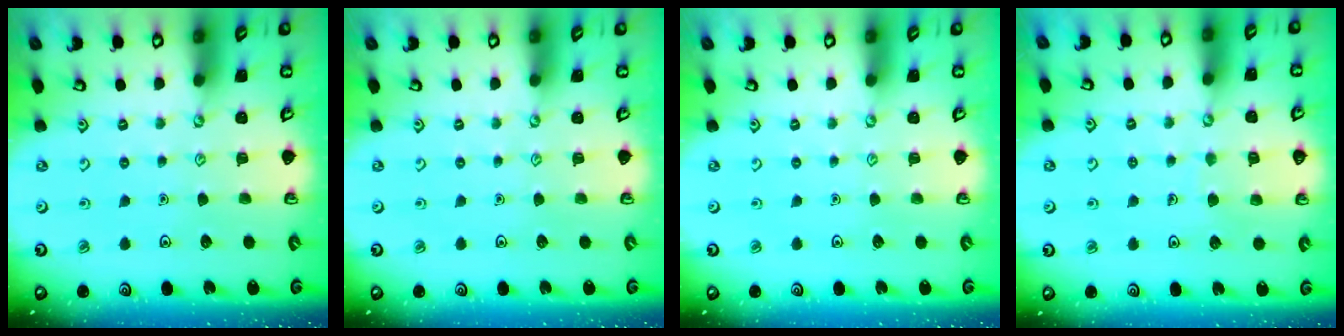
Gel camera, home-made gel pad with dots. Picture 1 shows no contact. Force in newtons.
{"total": 0.0}
{"total": 0.0}
{"total": 5.4, "press": 5.4, "slide": 0.4}